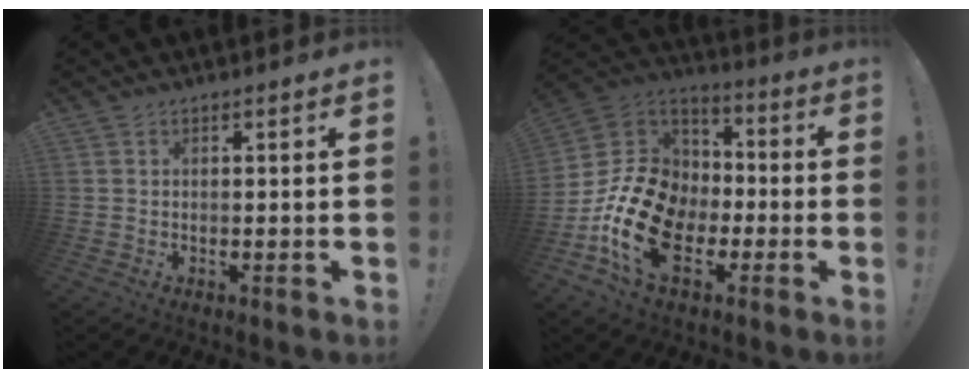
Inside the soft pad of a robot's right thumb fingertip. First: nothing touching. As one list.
[{"total": 21.0, "force": [-6.7, 14.8, 13.2], "torque": [-0.254, 0.041, -0.102]}]